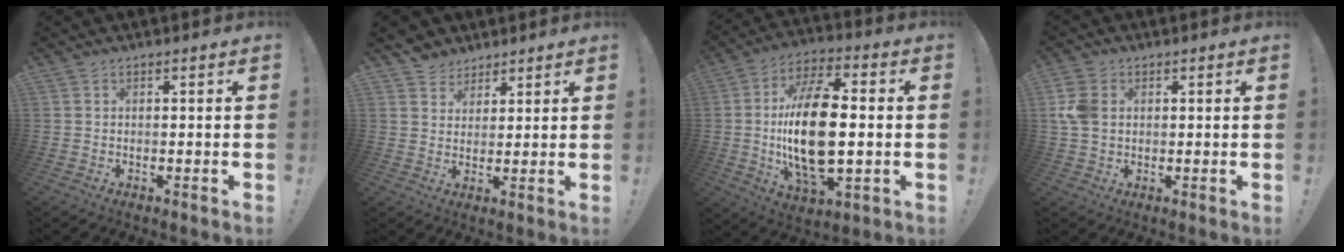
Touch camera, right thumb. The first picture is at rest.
{"total": 5.0, "force": [3.5, 3.6, -0.1], "torque": [0.001, -0.024, 0.068]}
{"total": 21.5, "force": [-0.8, 10.8, 18.6], "torque": [-0.345, -0.002, -0.015]}
{"total": 7.0, "force": [1.1, 5.3, 4.4], "torque": [-0.088, 0.004, 0.020]}